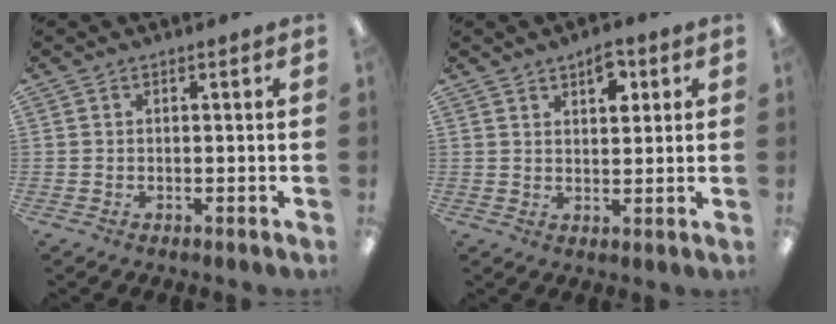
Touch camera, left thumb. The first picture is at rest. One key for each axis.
{"total": 5.3, "fx": 3.3, "fy": 2.7, "fz": 3.1, "tx": -0.028, "ty": -0.015, "tz": 0.051}